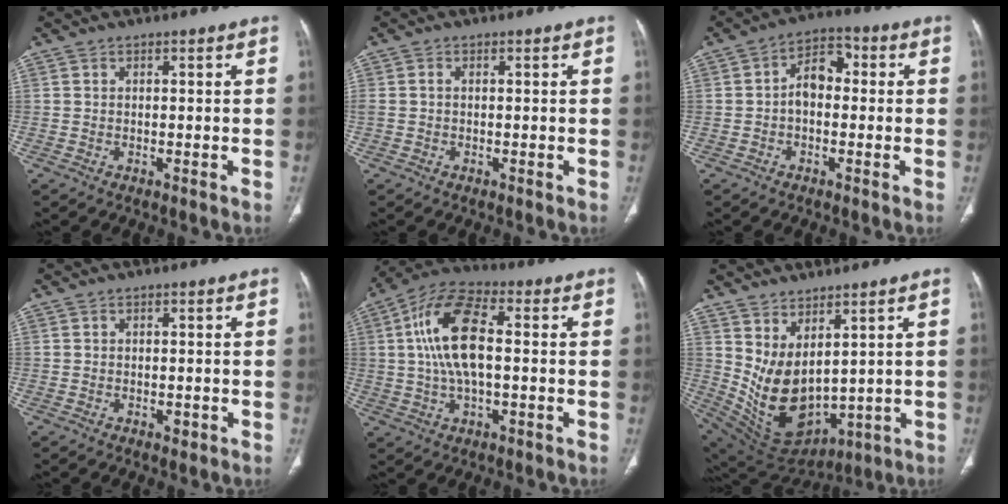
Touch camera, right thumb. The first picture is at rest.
{"total": 1.1, "force": [0.0, 0.7, 0.8], "torque": [-0.024, 0.003, 0.000]}
{"total": 6.7, "force": [-0.2, 4.4, 5.0], "torque": [-0.066, 0.025, -0.015]}
{"total": 1.3, "force": [-0.3, 0.8, 0.9], "torque": [-0.008, 0.000, 0.000]}
{"total": 14.4, "force": [1.4, 6.4, 12.8], "torque": [-0.257, 0.024, 0.022]}
{"total": 12.7, "force": [3.8, 6.9, 9.9], "torque": [-0.161, -0.042, 0.109]}